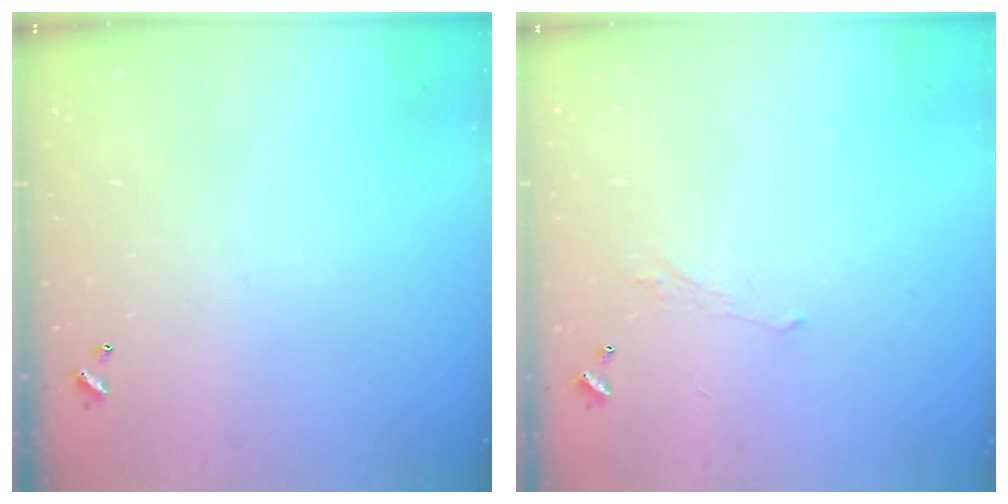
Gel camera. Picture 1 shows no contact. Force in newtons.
{"total": 1.7, "press": 1.6, "slide": 0.6}